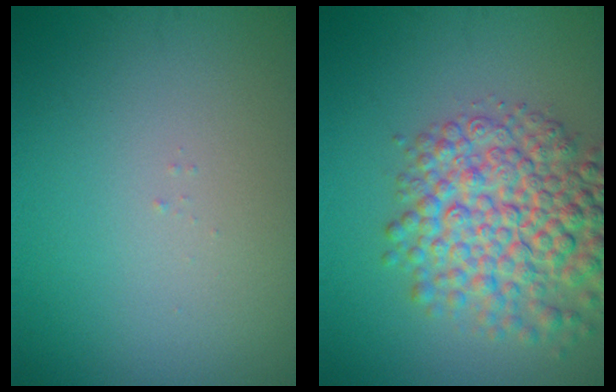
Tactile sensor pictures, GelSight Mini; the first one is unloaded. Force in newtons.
{"total": 8.1, "press": 8.1, "slide": 0.2}